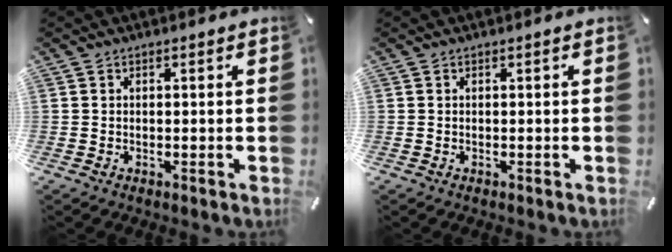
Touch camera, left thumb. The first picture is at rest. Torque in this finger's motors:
{"motor_torque": [0.01, 0.02, -0.02, -0.04, 0.00]}